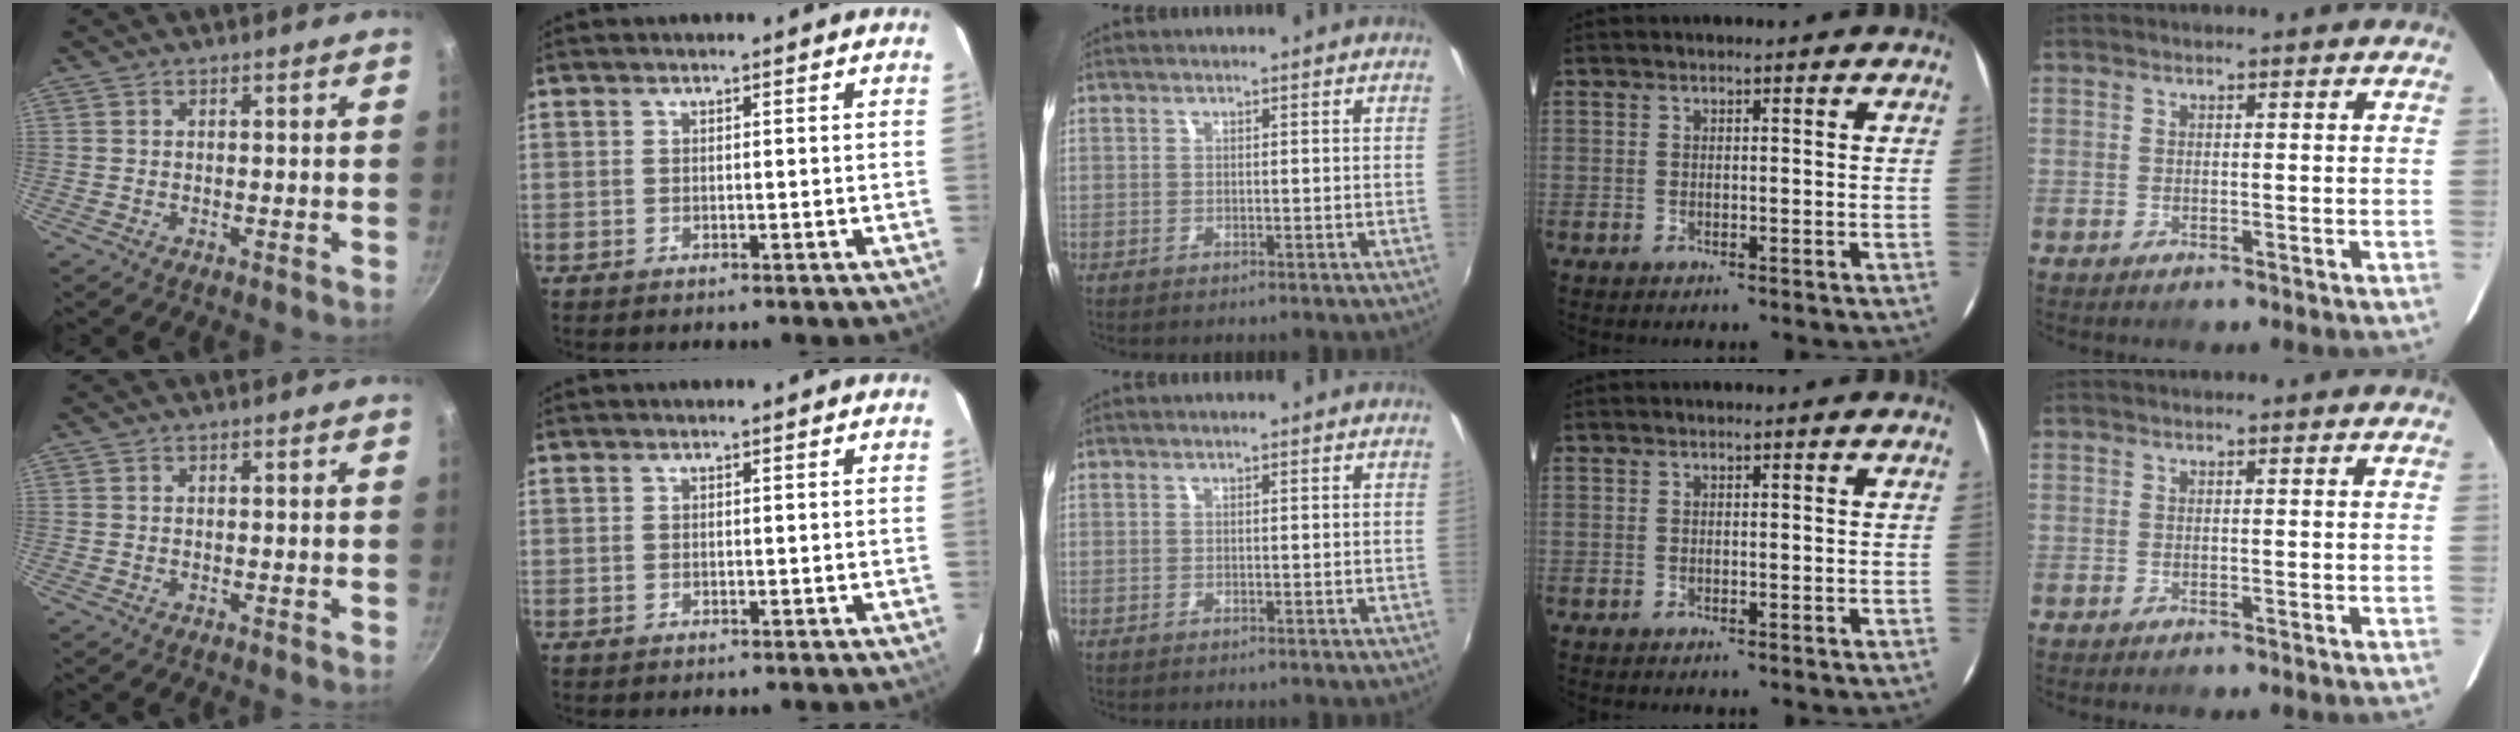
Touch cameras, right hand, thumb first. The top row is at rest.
{}